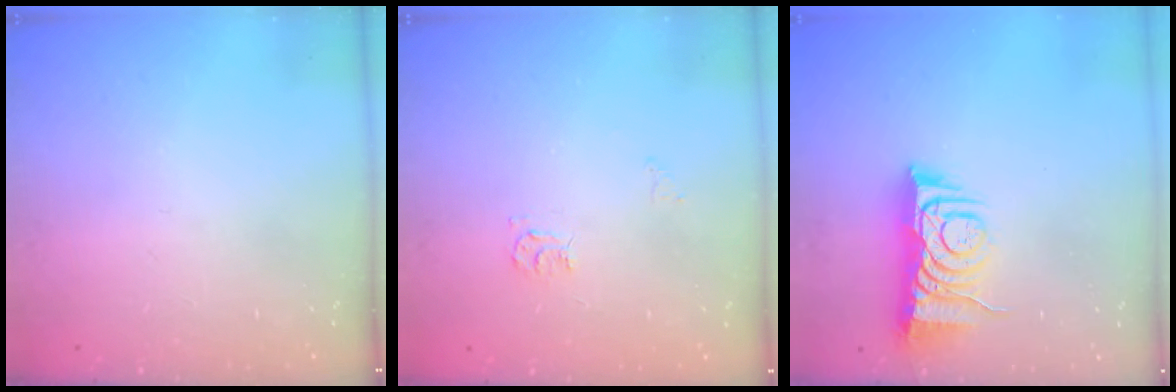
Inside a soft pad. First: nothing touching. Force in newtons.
{"total": 3.9, "press": 3.9, "slide": 0.6}
{"total": 8.4, "press": 8.4, "slide": 0.8}